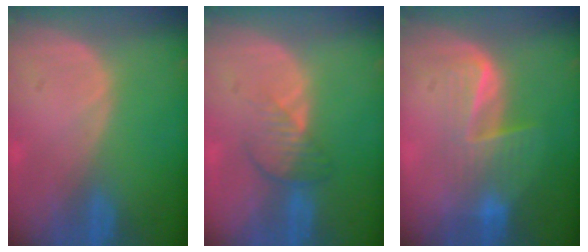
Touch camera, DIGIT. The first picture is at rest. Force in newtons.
{"total": 4.0, "press": 3.5, "slide": 2.1}
{"total": 6.2, "press": 5.9, "slide": 1.9}